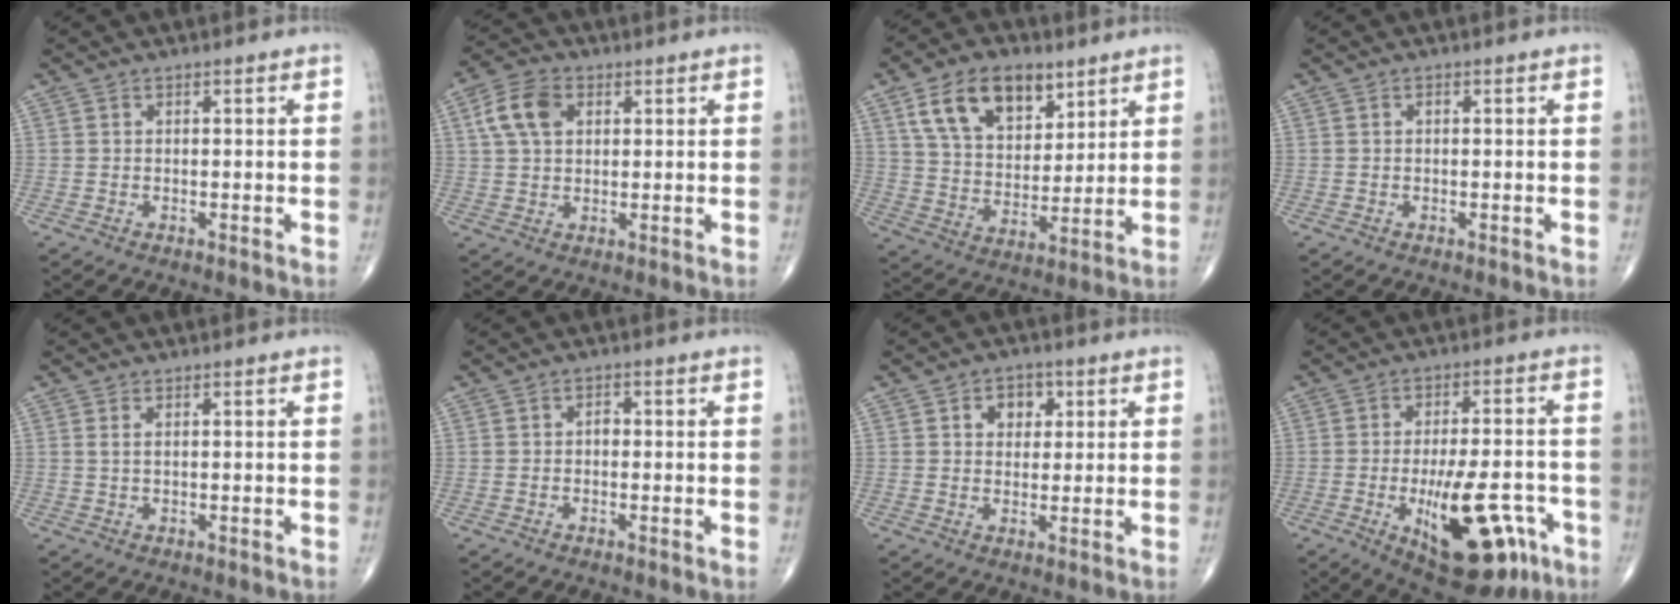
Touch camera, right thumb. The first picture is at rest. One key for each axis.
{"total": 7.6, "fx": 2.4, "fy": 5.0, "fz": 5.2, "tx": -0.096, "ty": 0.009, "tz": 0.041}
{"total": 15.0, "fx": 7.9, "fy": 8.9, "fz": 9.2, "tx": -0.123, "ty": -0.030, "tz": 0.148}
{"total": 0.5, "fx": 0.1, "fy": 0.3, "fz": 0.4, "tx": -0.006, "ty": 0.001, "tz": 0.001}
{"total": 1.1, "fx": 0.4, "fy": 0.3, "fz": 1.0, "tx": -0.024, "ty": 0.005, "tz": 0.011}
{"total": 1.4, "fx": -0.2, "fy": 1.0, "fz": 1.0, "tx": -0.007, "ty": 0.004, "tz": -0.006}
{"total": 4.9, "fx": 1.7, "fy": 3.7, "fz": 2.8, "tx": -0.010, "ty": -0.002, "tz": 0.020}
{"total": 18.4, "fx": -7.1, "fy": 7.7, "fz": 15.1, "tx": -0.195, "ty": 0.025, "tz": -0.087}